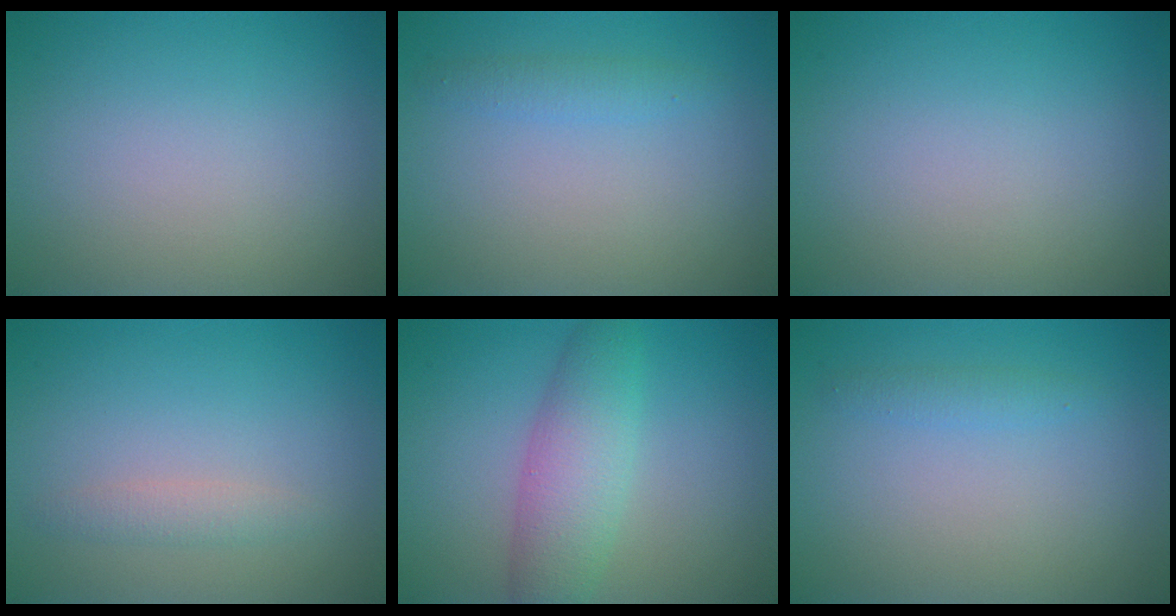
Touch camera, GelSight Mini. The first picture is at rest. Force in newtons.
{"total": 1.3, "press": 1.3, "slide": 0.0}
{"total": 0.0}
{"total": 1.4, "press": 1.4, "slide": 0.1}
{"total": 4.7, "press": 4.7, "slide": 0.1}
{"total": 1.1, "press": 1.1, "slide": 0.1}